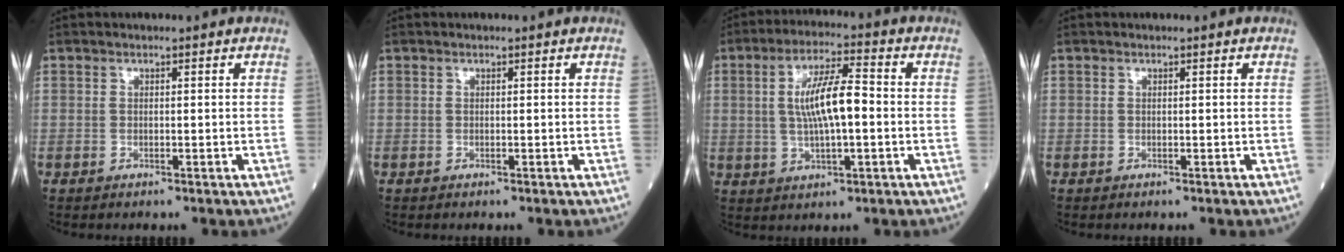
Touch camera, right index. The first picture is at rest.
{"total": 0.0}
{"total": 9.2, "force": [0.3, 2.1, 9.0], "torque": [-0.169, 0.015, 0.006]}
{"total": 0.0}